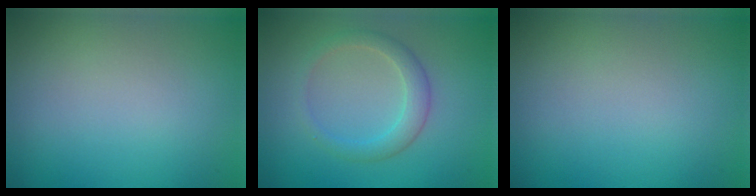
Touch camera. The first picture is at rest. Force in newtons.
{"total": 2.2, "press": 2.2, "slide": 0.1}
{"total": 0.0}